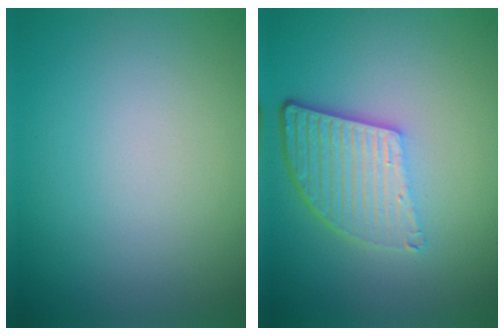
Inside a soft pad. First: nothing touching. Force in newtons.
{"total": 5.5, "press": 4.0, "slide": 3.8}